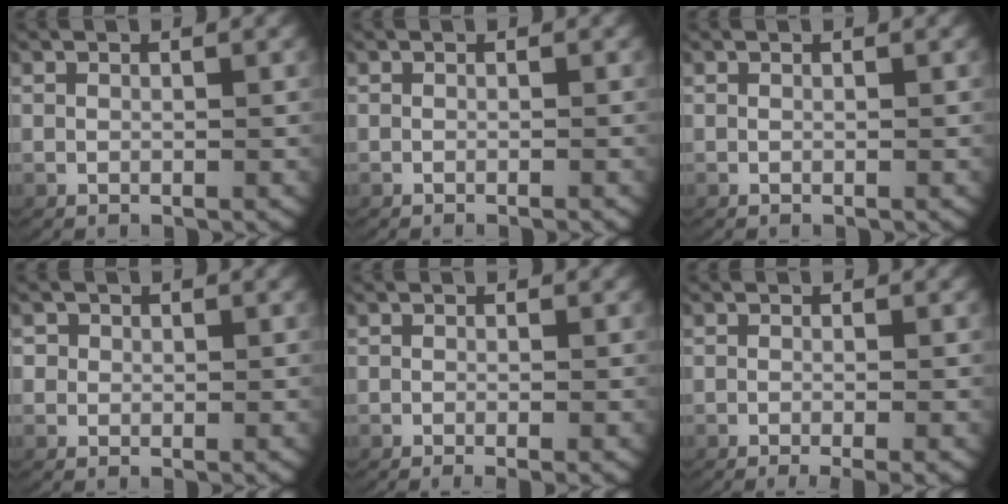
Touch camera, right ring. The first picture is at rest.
{"total": 0.9, "force": [-0.8, 0.1, 0.4], "torque": [0.001, 0.005, -0.014]}
{"total": 0.0}
{"total": 1.7, "force": [0.2, 1.7, 0.5], "torque": [-0.018, -0.004, 0.001]}
{"total": 2.0, "force": [-1.5, 0.3, 1.3], "torque": [-0.010, 0.001, -0.024]}
{"total": 3.7, "force": [-2.9, 0.8, 2.2], "torque": [-0.017, -0.002, -0.043]}